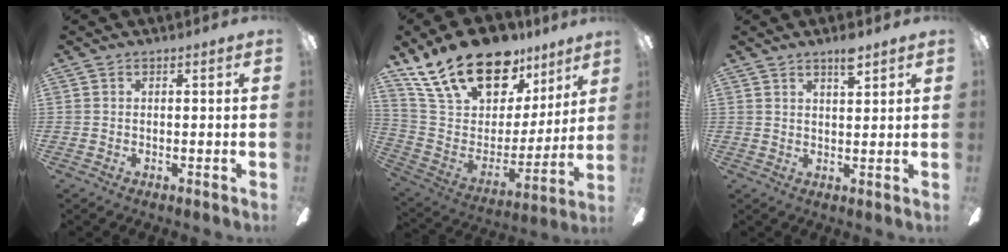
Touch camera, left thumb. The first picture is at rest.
{"total": 23.9, "force": [16.9, 12.1, 12.0], "torque": [-0.210, -0.106, 0.311]}
{"total": 4.3, "force": [3.3, 0.9, 2.5], "torque": [-0.032, -0.018, 0.052]}